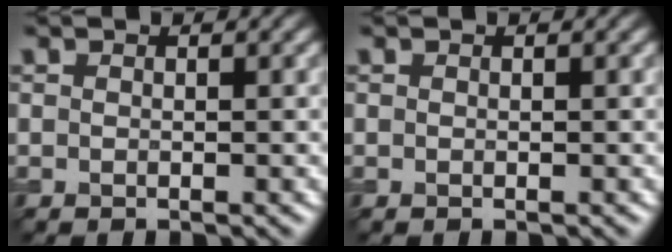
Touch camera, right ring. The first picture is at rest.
{"total": 0.0}